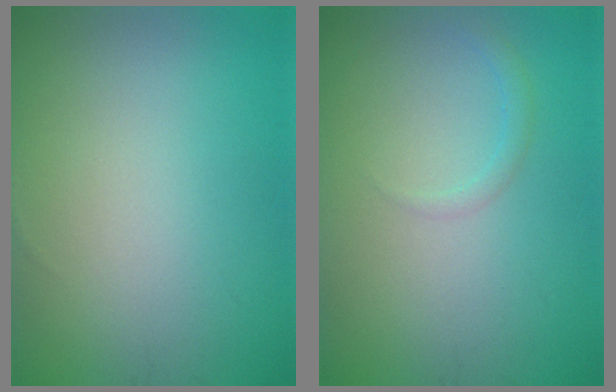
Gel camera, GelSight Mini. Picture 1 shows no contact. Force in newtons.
{"total": 1.0, "press": 1.0, "slide": 0.1}